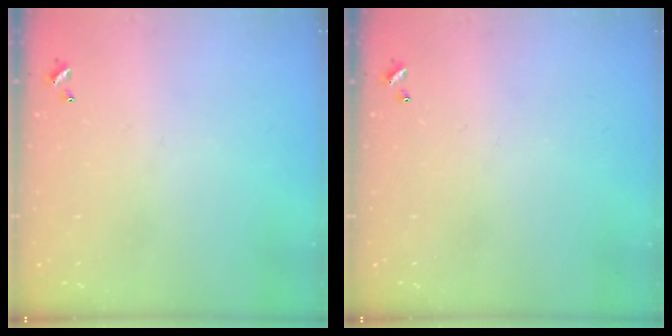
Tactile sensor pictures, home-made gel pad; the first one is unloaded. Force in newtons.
{"total": 0.0}